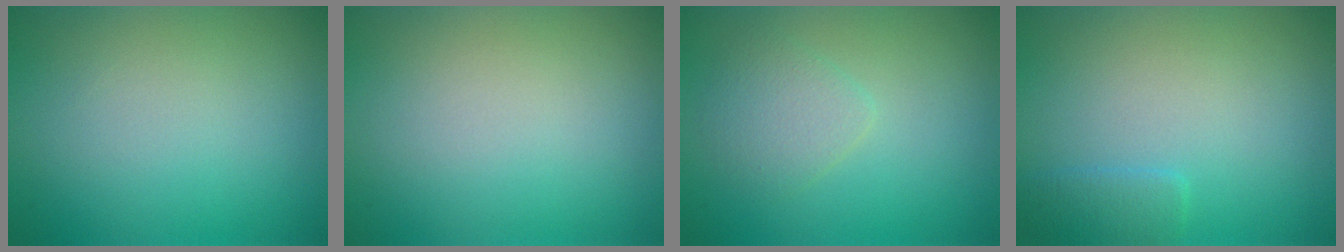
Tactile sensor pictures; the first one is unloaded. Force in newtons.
{"total": 0.0}
{"total": 2.0, "press": 1.9, "slide": 0.1}
{"total": 1.5, "press": 1.5, "slide": 0.1}